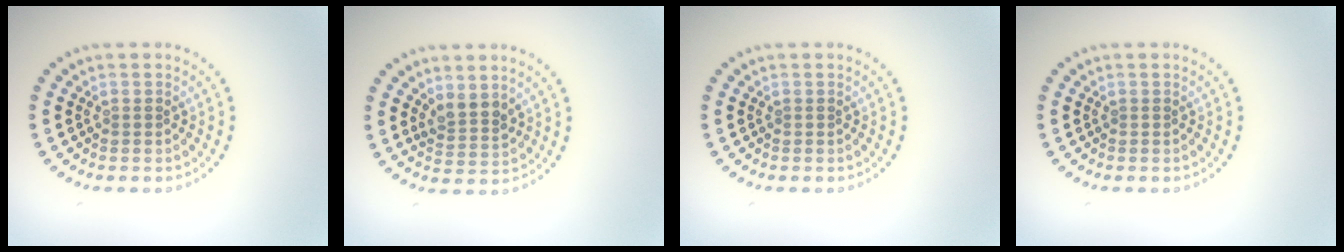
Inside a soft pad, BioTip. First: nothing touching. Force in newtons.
{"total": 2.3, "press": 1.9, "slide": 1.3}
{"total": 0.0}
{"total": 0.0}